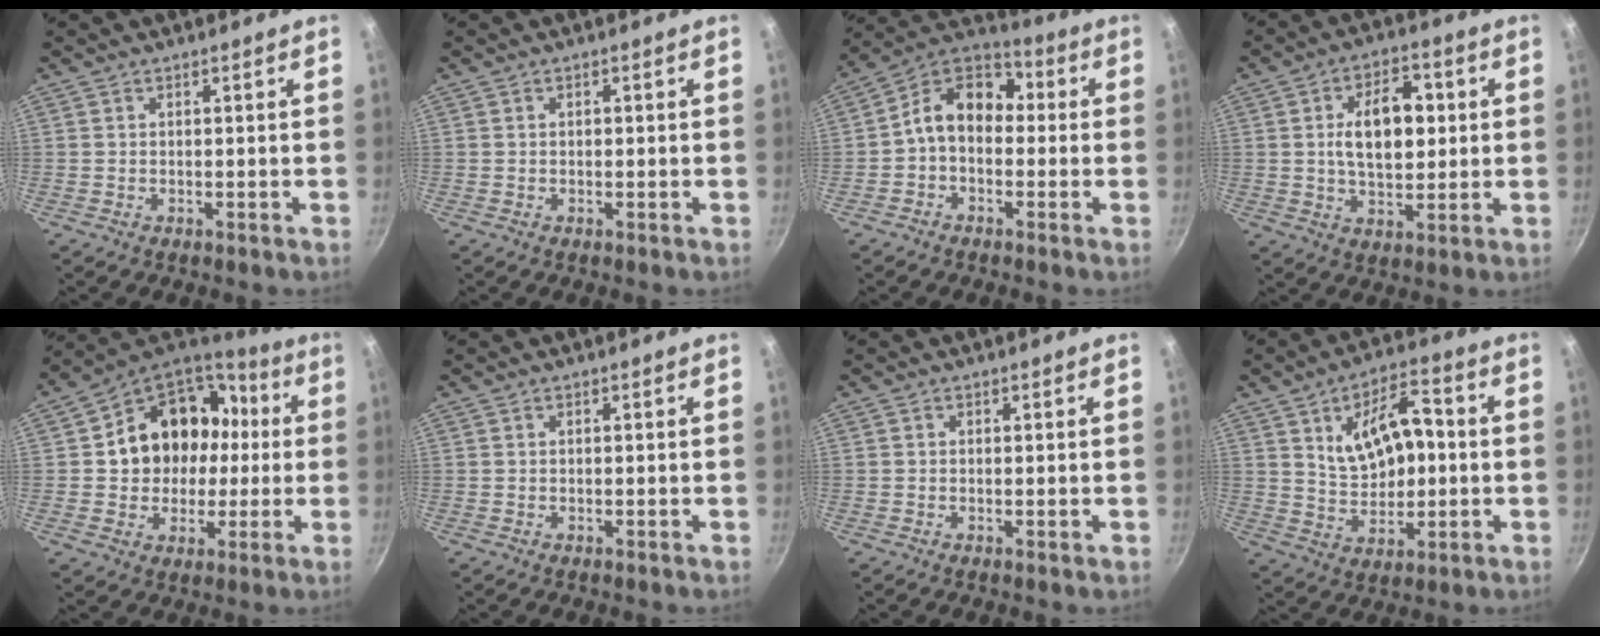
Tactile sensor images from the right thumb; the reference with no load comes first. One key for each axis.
{"total": 0.7, "fx": 0.1, "fy": 0.5, "fz": 0.5, "tx": -0.008, "ty": 0.004, "tz": 0.002}
{"total": 11.1, "fx": -0.5, "fy": 8.1, "fz": 7.5, "tx": -0.099, "ty": 0.045, "tz": -0.038}
{"total": 11.8, "fx": 1.5, "fy": 7.1, "fz": 9.3, "tx": -0.121, "ty": 0.002, "tz": 0.021}
{"total": 19.2, "fx": 1.4, "fy": 16.1, "fz": 10.3, "tx": -0.137, "ty": 0.043, "tz": 0.023}
{"total": 0.0}
{"total": 0.0}
{"total": 13.2, "fx": 1.8, "fy": 7.7, "fz": 10.6, "tx": -0.141, "ty": 0.002, "tz": 0.039}